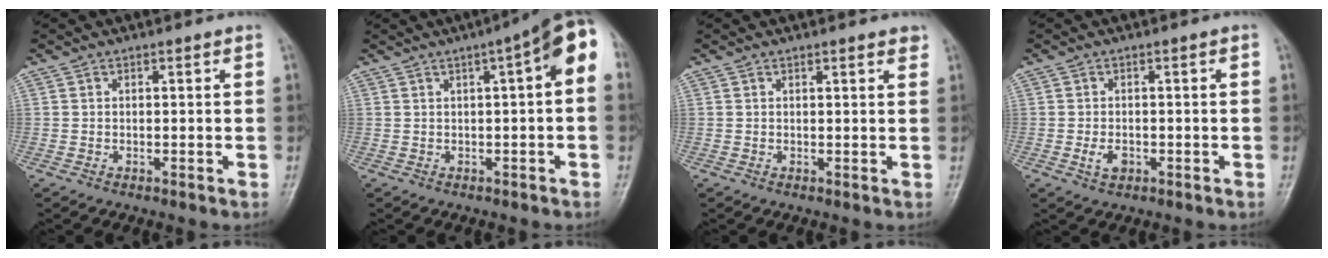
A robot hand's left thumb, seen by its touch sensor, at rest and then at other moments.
{"total": 8.8, "force": [1.7, 2.1, 8.4], "torque": [-0.107, 0.028, 0.013]}
{"total": 1.9, "force": [1.4, 0.4, 1.2], "torque": [-0.010, -0.002, 0.014]}
{"total": 2.4, "force": [-1.0, 1.6, 1.6], "torque": [-0.032, 0.005, -0.014]}